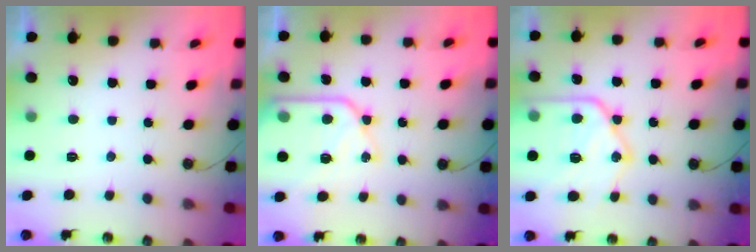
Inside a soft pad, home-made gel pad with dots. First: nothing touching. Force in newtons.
{"total": 14.6, "press": 14.6, "slide": 1.4}
{"total": 19.5, "press": 19.4, "slide": 1.9}